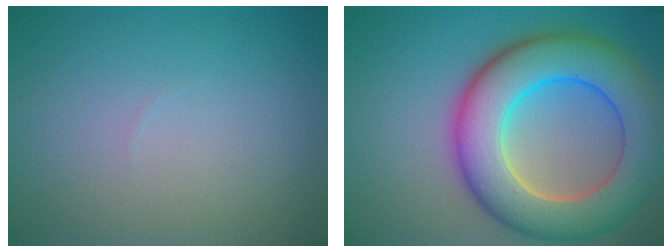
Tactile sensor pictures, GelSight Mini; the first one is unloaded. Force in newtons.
{"total": 11.1, "press": 11.1, "slide": 0.6}